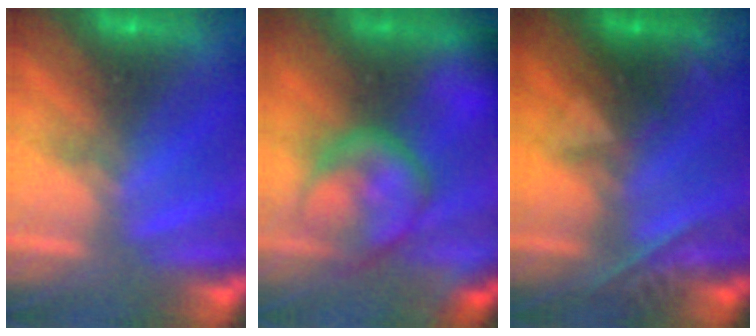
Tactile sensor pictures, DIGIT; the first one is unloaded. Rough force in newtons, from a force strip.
{"total": 8.3}
{"total": 2.4}